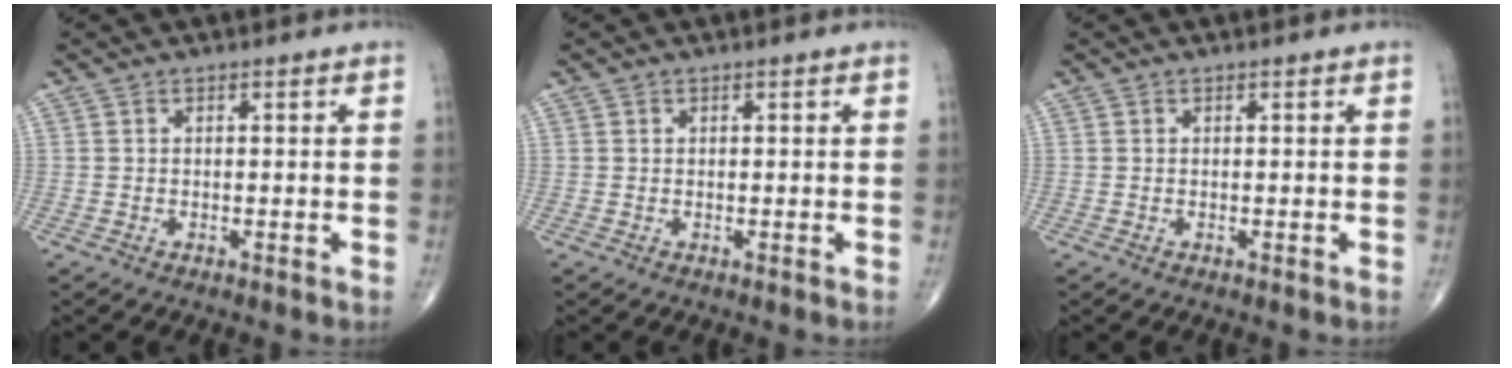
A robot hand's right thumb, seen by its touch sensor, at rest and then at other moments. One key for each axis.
{"total": 0.0}
{"total": 0.0}